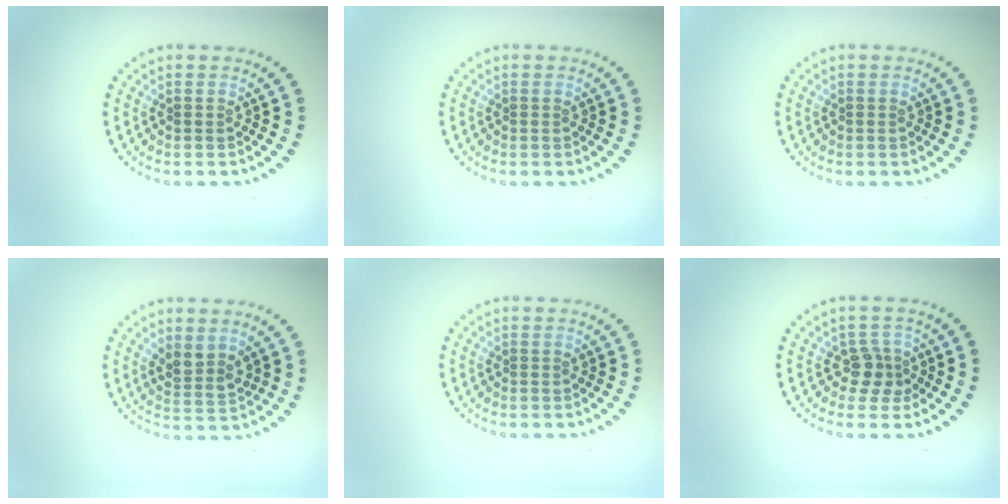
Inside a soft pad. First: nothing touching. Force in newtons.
{"total": 0.0}
{"total": 0.0}
{"total": 2.2, "press": 1.8, "slide": 1.2}
{"total": 0.0}
{"total": 2.3, "press": 1.8, "slide": 1.3}